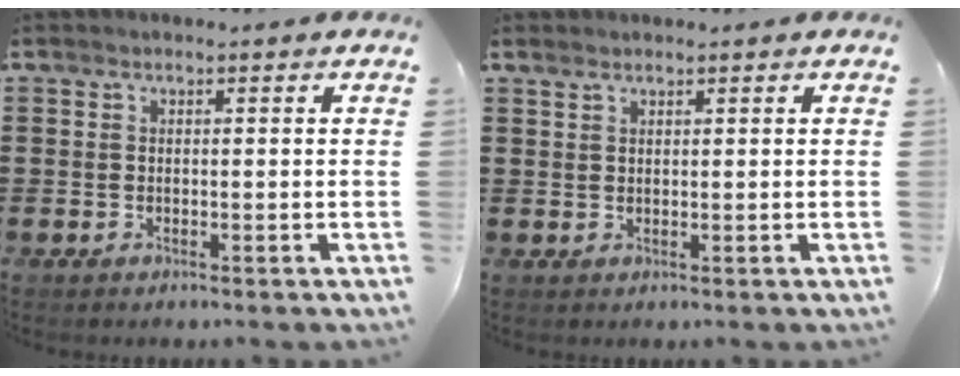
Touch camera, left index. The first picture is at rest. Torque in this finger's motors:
{"motor_torque": [1.85, 0.28, 0.35, 0.09]}